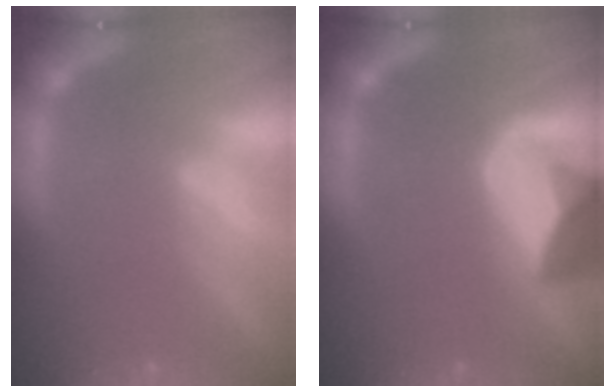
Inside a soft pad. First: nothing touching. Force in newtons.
{"total": 8.4}